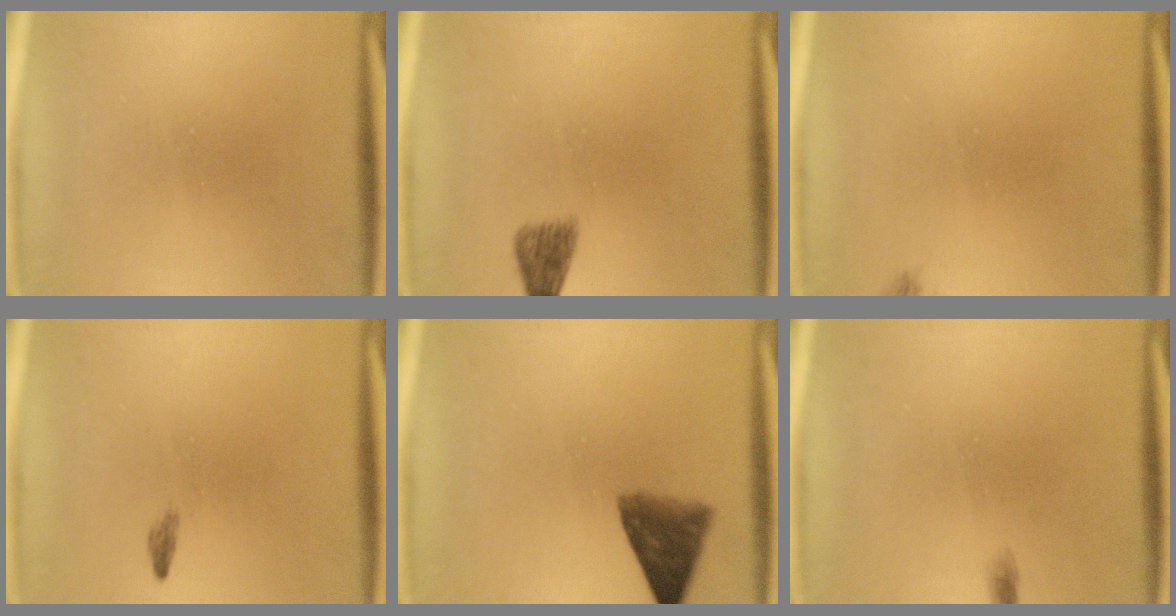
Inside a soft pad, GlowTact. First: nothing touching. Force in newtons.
{"total": 2.1}
{"total": 0.7}
{"total": 0.5}
{"total": 6.8}
{"total": 0.6}